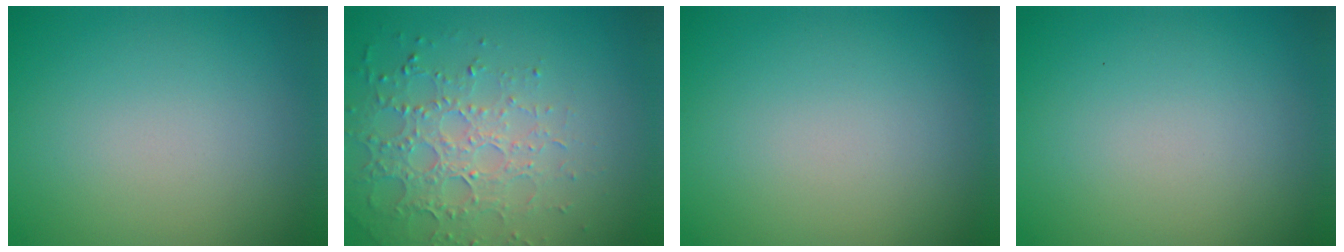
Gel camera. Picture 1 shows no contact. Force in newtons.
{"total": 4.4, "press": 3.6, "slide": 2.6}
{"total": 0.0}
{"total": 0.0}